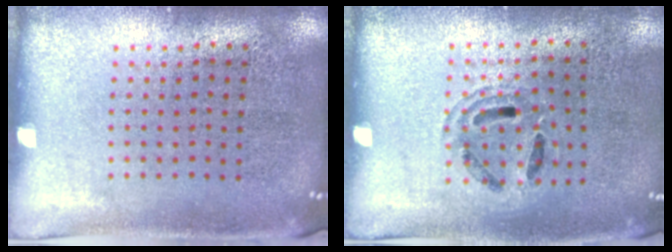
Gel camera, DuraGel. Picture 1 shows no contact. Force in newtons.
{"total": 1.0, "press": 1.0, "slide": 0.1}